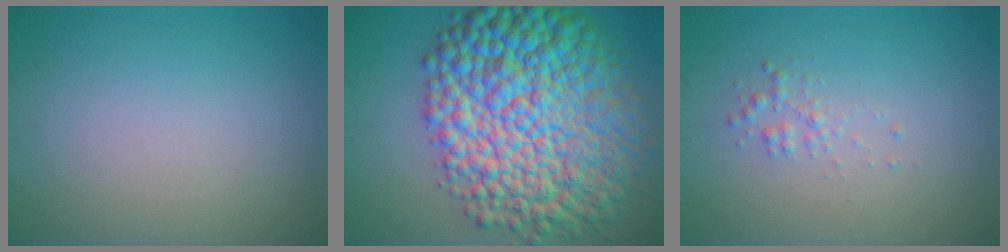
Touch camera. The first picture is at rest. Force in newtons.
{"total": 16.3, "press": 16.3, "slide": 0.0}
{"total": 1.2, "press": 1.2, "slide": 0.0}